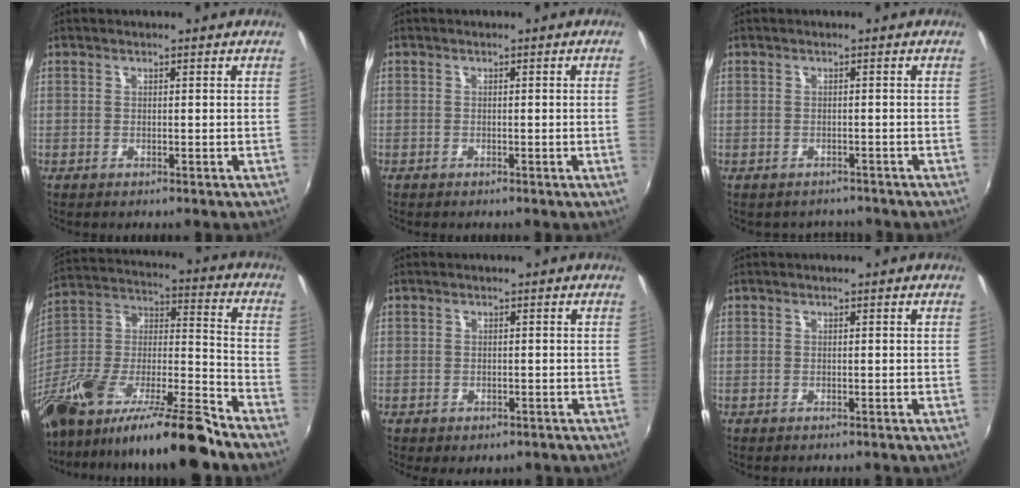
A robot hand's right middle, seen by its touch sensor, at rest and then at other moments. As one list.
[{"total": 0.9, "force": [-0.1, -0.6, 0.7], "torque": [-0.006, -0.004, -0.003]}, {"total": 2.8, "force": [-2.4, 1.4, 0.1], "torque": [-0.007, -0.007, -0.033]}, {"total": 26.7, "force": [-19.6, 4.3, 17.6], "torque": [-0.299, -0.027, -0.340]}, {"total": 2.5, "force": [-1.5, 1.9, 0.8], "torque": [-0.018, -0.009, -0.019]}, {"total": 1.4, "force": [-1.3, 0.3, 0.3], "torque": [-0.009, -0.008, -0.018]}]